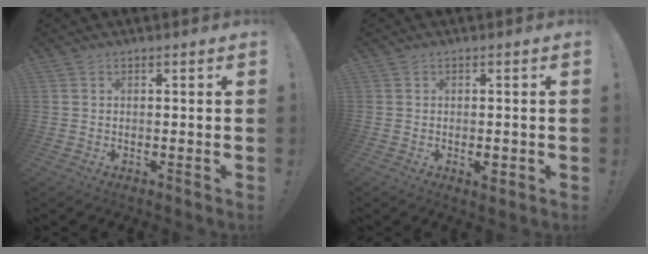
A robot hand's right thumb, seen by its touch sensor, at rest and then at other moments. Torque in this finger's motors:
{"motor_torque": [0.41, 0.41, 0.07, 0.03, -0.01]}